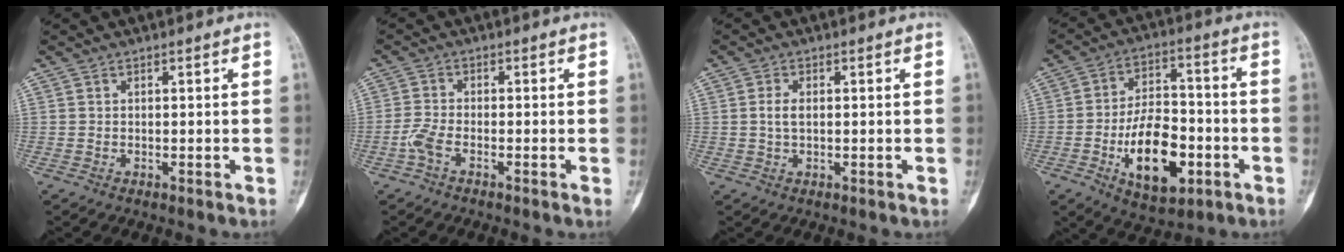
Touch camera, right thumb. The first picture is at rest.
{"total": 3.3, "force": [-1.6, 0.9, 2.7], "torque": [-0.065, 0.000, -0.041]}
{"total": 2.5, "force": [0.2, 1.4, 2.1], "torque": [-0.048, 0.002, 0.003]}
{"total": 15.9, "force": [-5.1, 8.5, 12.4], "torque": [-0.176, 0.026, -0.079]}